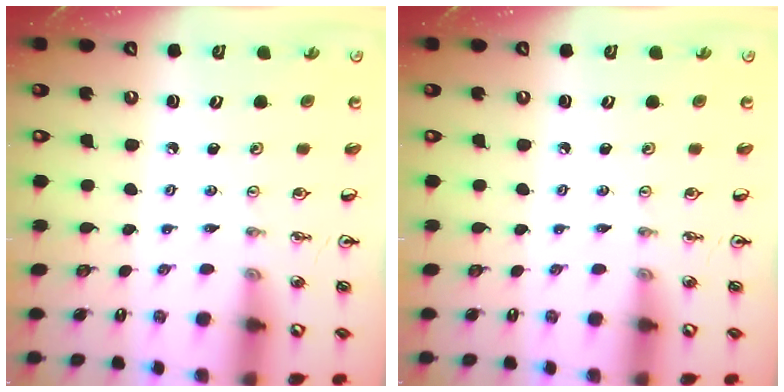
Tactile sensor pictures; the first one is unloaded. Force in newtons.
{"total": 0.0}